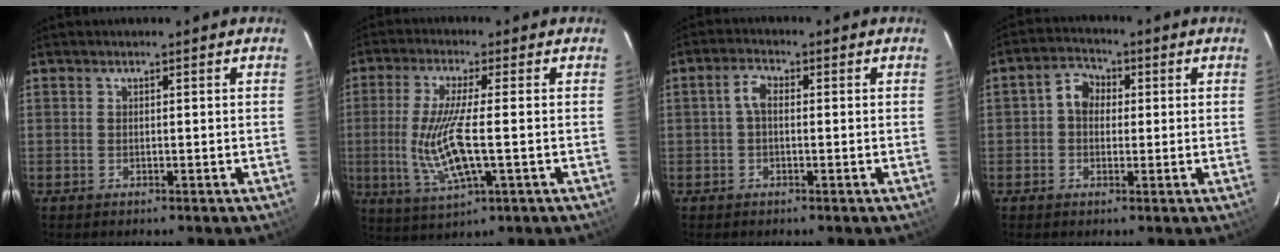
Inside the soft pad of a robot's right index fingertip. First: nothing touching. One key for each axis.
{"total": 11.1, "fx": -1.5, "fy": 1.8, "fz": 10.9, "tx": -0.222, "ty": -0.014, "tz": -0.023}
{"total": 2.7, "fx": -0.1, "fy": 1.6, "fz": 2.2, "tx": -0.047, "ty": 0.010, "tz": -0.003}
{"total": 4.6, "fx": 0.2, "fy": 3.9, "fz": 2.6, "tx": -0.049, "ty": 0.021, "tz": -0.001}